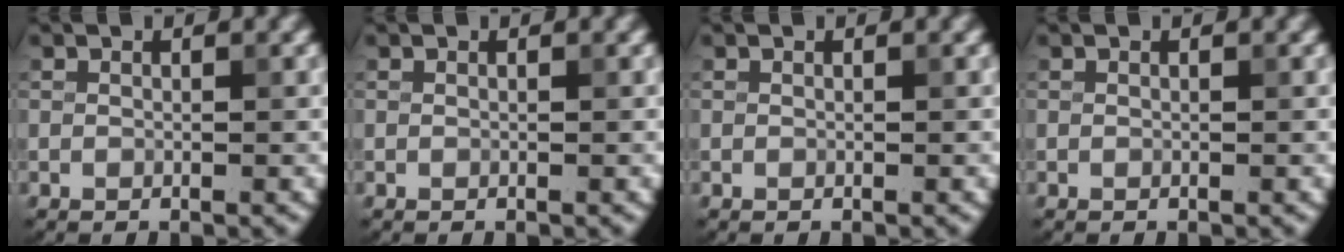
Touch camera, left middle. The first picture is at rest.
{"total": 0.0}
{"total": 0.0}
{"total": 0.0}